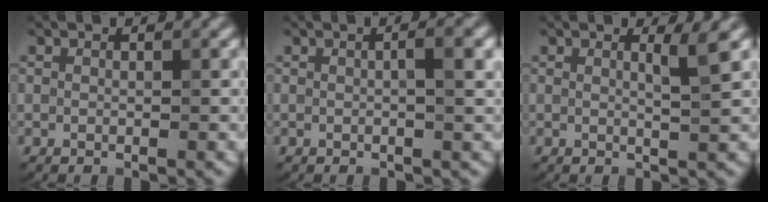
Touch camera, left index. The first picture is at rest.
{"total": 3.0, "force": [0.3, 0.8, 2.9], "torque": [-0.040, 0.006, 0.000]}
{"total": 1.9, "force": [0.7, 0.4, 1.7], "torque": [-0.022, -0.002, 0.004]}